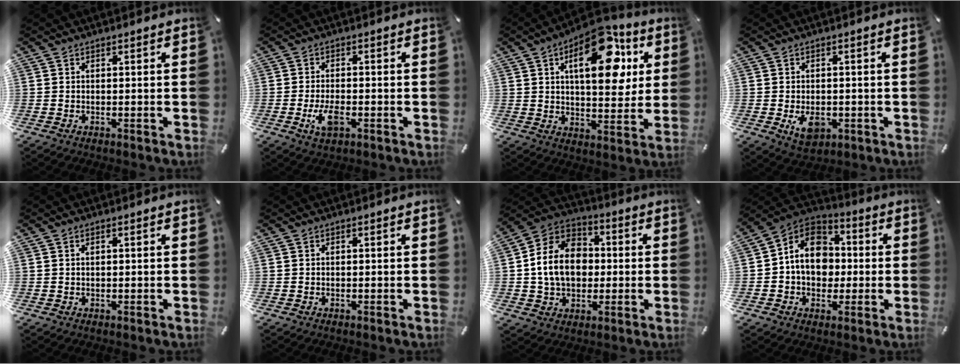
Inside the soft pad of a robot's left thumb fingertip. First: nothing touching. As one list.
[{"total": 5.4, "force": [-1.9, 2.6, 4.4], "torque": [-0.098, 0.002, -0.035]}, {"total": 19.6, "force": [8.1, 9.8, 14.8], "torque": [-0.204, -0.026, 0.129]}, {"total": 5.9, "force": [-1.2, 4.1, 4.0], "torque": [-0.062, -0.006, -0.025]}, {"total": 0.9, "force": [0.3, 0.3, 0.7], "torque": [-0.014, 0.002, 0.004]}, {"total": 0.0}, {"total": 13.9, "force": [-0.6, 11.3, 8.1], "torque": [-0.182, 0.023, -0.015]}, {"total": 12.8, "force": [-0.4, 10.7, 7.0], "torque": [-0.133, 0.018, -0.007]}]